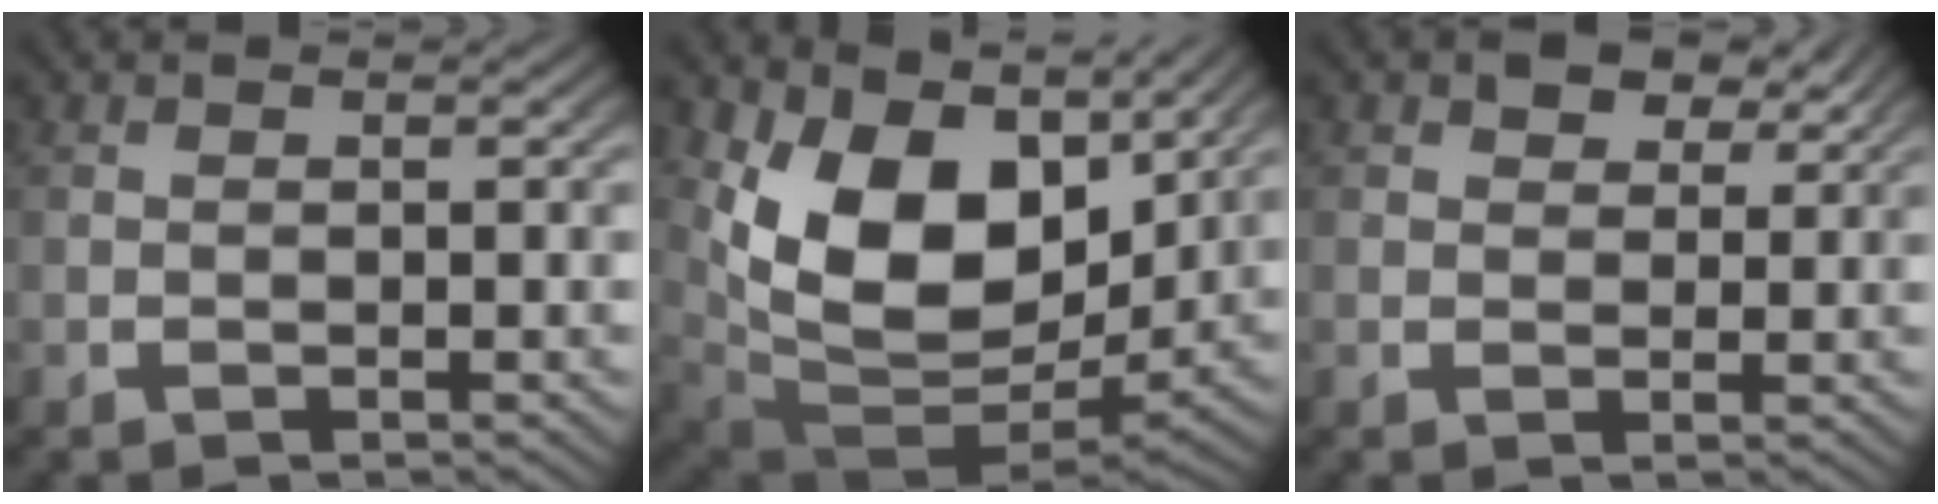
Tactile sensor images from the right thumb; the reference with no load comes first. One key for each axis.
{"total": 13.4, "fx": 1.5, "fy": 8.3, "fz": 10.4, "tx": -0.232, "ty": -0.046, "tz": 0.048}
{"total": 3.1, "fx": 2.2, "fy": 1.6, "fz": 1.4, "tx": -0.016, "ty": -0.002, "tz": 0.036}